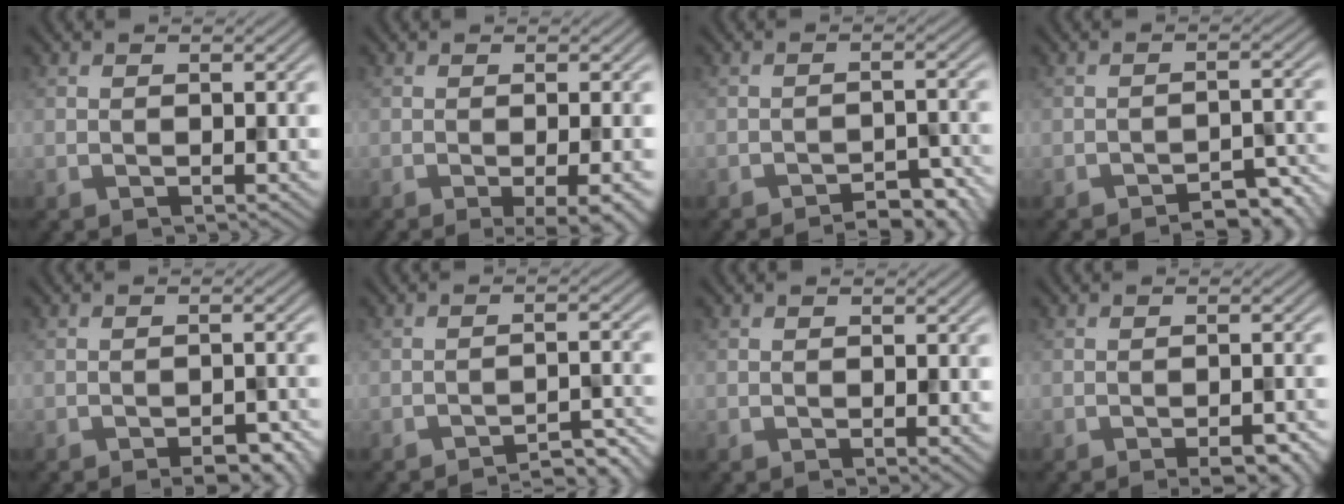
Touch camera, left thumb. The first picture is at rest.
{"total": 5.3, "force": [-2.2, 1.1, 4.7], "torque": [-0.063, -0.002, -0.026]}
{"total": 4.8, "force": [-4.0, 1.2, 2.3], "torque": [-0.033, 0.011, -0.052]}
{"total": 5.1, "force": [-4.1, 1.3, 2.6], "torque": [-0.034, 0.006, -0.052]}
{"total": 3.8, "force": [-2.7, 1.2, 2.4], "torque": [-0.033, 0.002, -0.031]}
{"total": 5.4, "force": [-4.8, 0.6, 2.4], "torque": [-0.035, 0.022, -0.065]}
{"total": 0.7, "force": [0.0, 0.1, 0.7], "torque": [-0.010, -0.002, 0.000]}
{"total": 3.9, "force": [-2.4, 0.9, 2.8], "torque": [-0.041, 0.001, -0.025]}